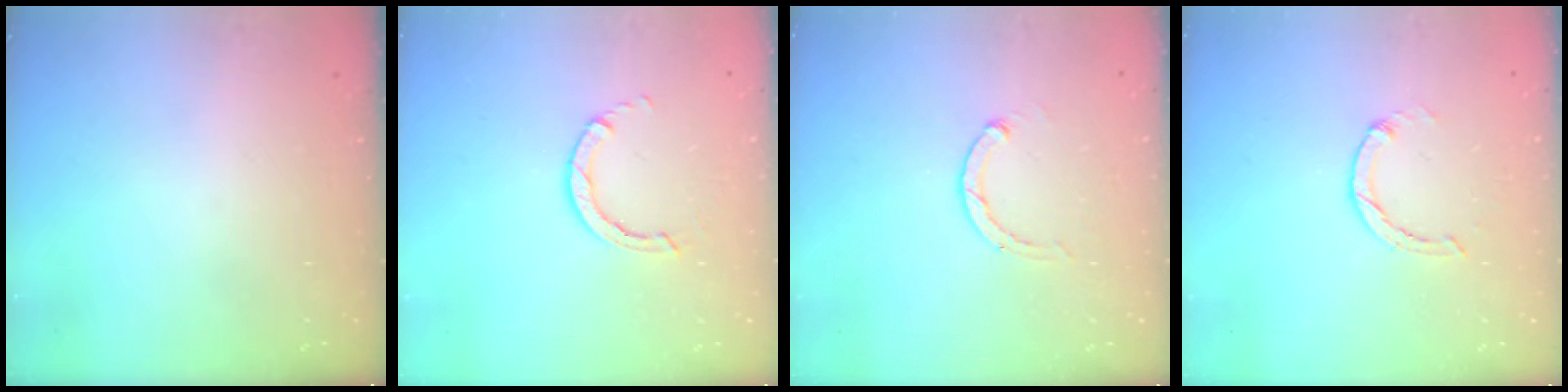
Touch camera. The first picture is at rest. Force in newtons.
{"total": 2.8, "press": 2.8, "slide": 0.3}
{"total": 2.8, "press": 2.8, "slide": 0.5}
{"total": 1.0, "press": 0.9, "slide": 0.3}